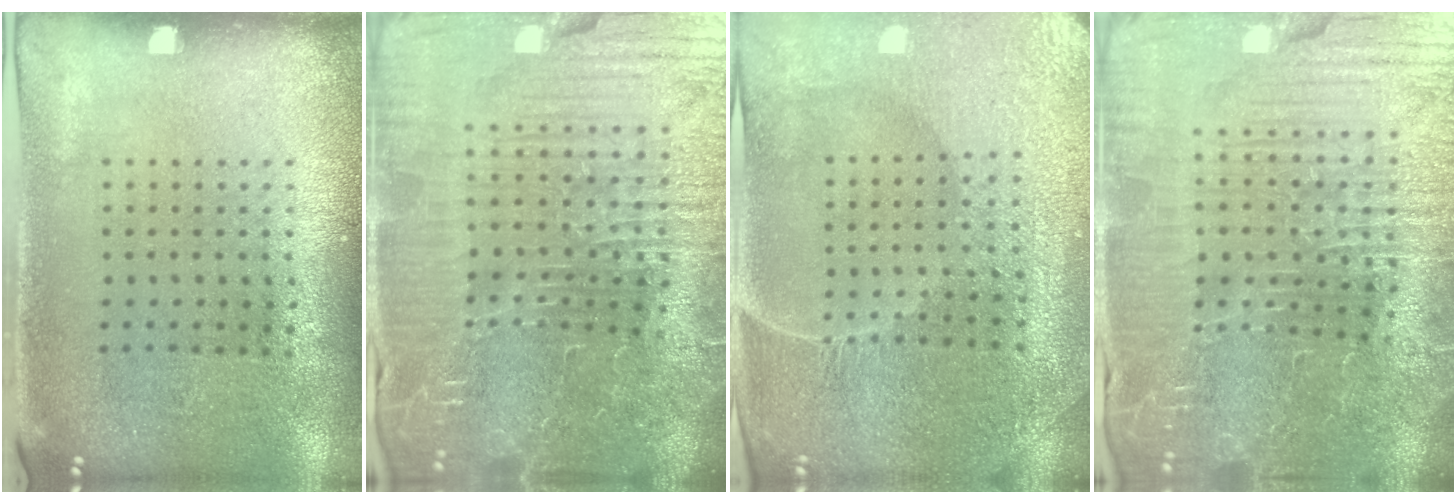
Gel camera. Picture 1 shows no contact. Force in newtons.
{"total": 7.5, "press": 6.7, "slide": 3.5}
{"total": 4.4, "press": 4.2, "slide": 1.3}
{"total": 5.9, "press": 5.5, "slide": 1.9}